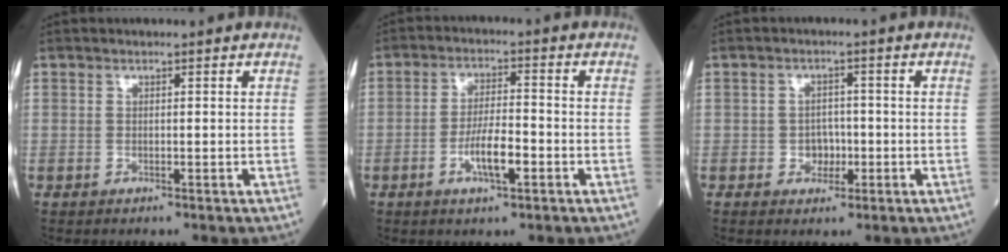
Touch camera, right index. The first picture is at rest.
{"total": 6.0, "force": [-2.3, 1.4, 5.4], "torque": [-0.107, 0.001, -0.038]}
{"total": 2.9, "force": [-0.8, 2.3, 1.6], "torque": [-0.017, 0.008, -0.007]}